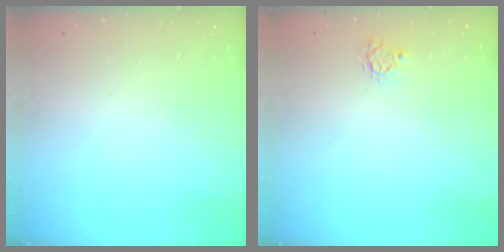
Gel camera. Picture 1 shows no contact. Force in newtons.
{"total": 2.9, "press": 2.9, "slide": 0.4}